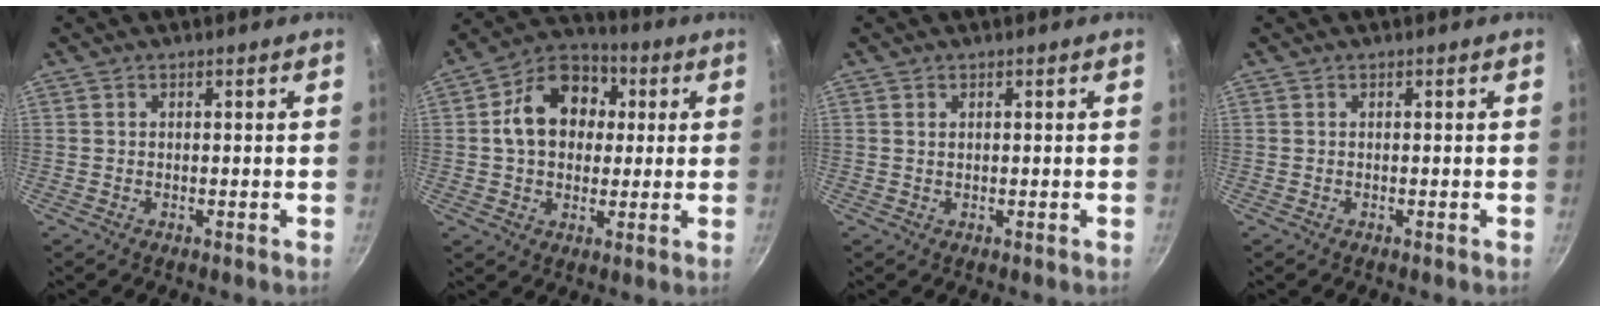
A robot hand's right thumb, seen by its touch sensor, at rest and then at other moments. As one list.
[{"total": 14.3, "force": [2.3, 11.1, 8.8], "torque": [-0.111, 0.024, 0.022]}, {"total": 0.7, "force": [0.3, 0.5, 0.5], "torque": [-0.007, 0.001, 0.005]}, {"total": 0.0}]